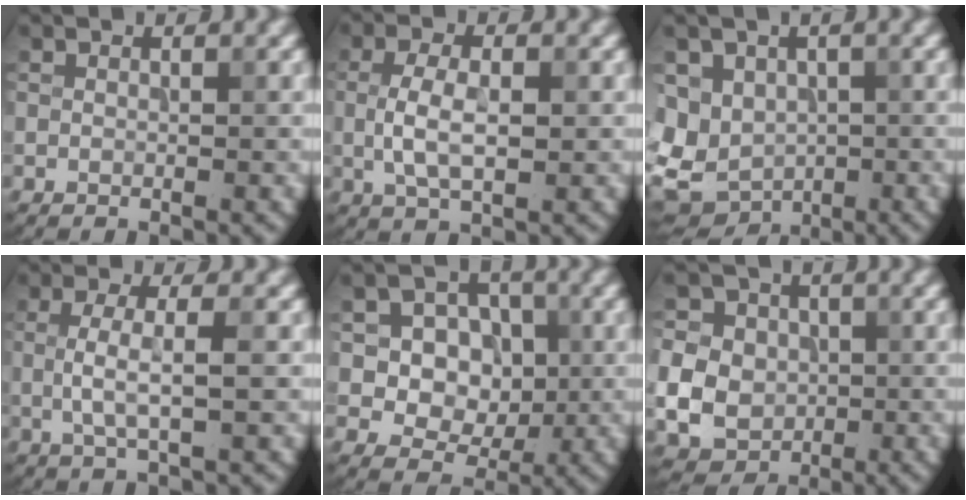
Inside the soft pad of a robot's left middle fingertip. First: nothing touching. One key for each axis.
{"total": 4.1, "fx": -0.1, "fy": 1.8, "fz": 3.6, "tx": -0.079, "ty": 0.000, "tz": -0.002}
{"total": 7.7, "fx": -1.5, "fy": 6.1, "fz": 4.5, "tx": -0.071, "ty": -0.010, "tz": -0.025}
{"total": 3.3, "fx": 0.0, "fy": 0.8, "fz": 3.2, "tx": -0.065, "ty": -0.001, "tz": 0.000}
{"total": 7.9, "fx": 1.3, "fy": 6.8, "fz": 3.9, "tx": -0.062, "ty": 0.021, "tz": 0.016}
{"total": 7.0, "fx": -0.5, "fy": 6.2, "fz": 3.0, "tx": -0.062, "ty": 0.004, "tz": -0.025}